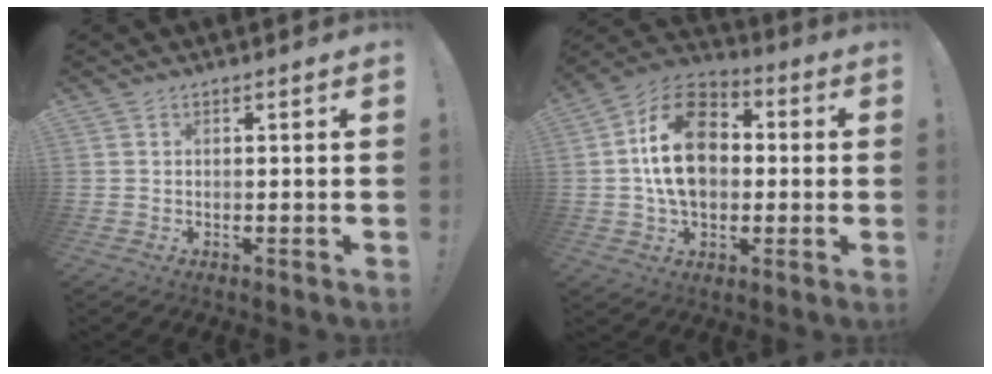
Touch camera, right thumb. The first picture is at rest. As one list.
[{"total": 19.4, "force": [2.0, 14.0, 13.3], "torque": [-0.227, 0.016, 0.035]}]